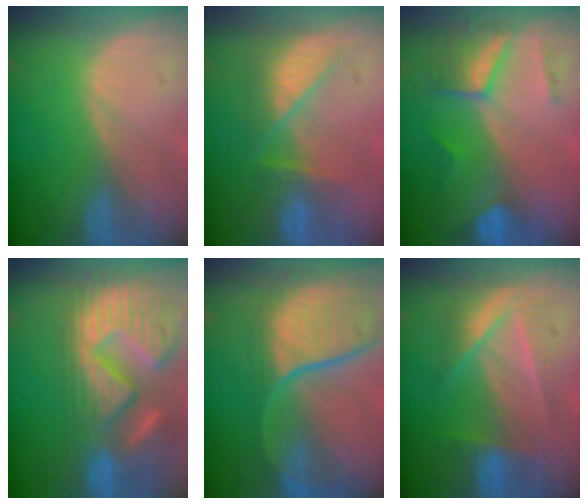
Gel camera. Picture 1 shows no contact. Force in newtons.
{"total": 7.2, "press": 6.9, "slide": 2.1}
{"total": 7.4, "press": 6.5, "slide": 3.4}
{"total": 15.4, "press": 12.7, "slide": 8.6}
{"total": 12.0, "press": 9.9, "slide": 6.7}
{"total": 7.1, "press": 6.8, "slide": 2.2}